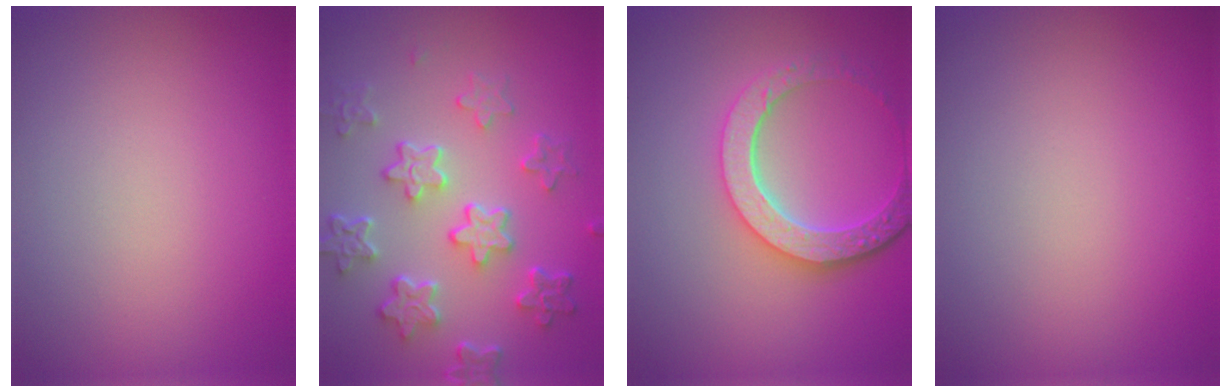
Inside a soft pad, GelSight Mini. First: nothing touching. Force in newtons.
{"total": 5.8, "press": 4.4, "slide": 3.8}
{"total": 5.6, "press": 4.3, "slide": 3.6}
{"total": 0.0}